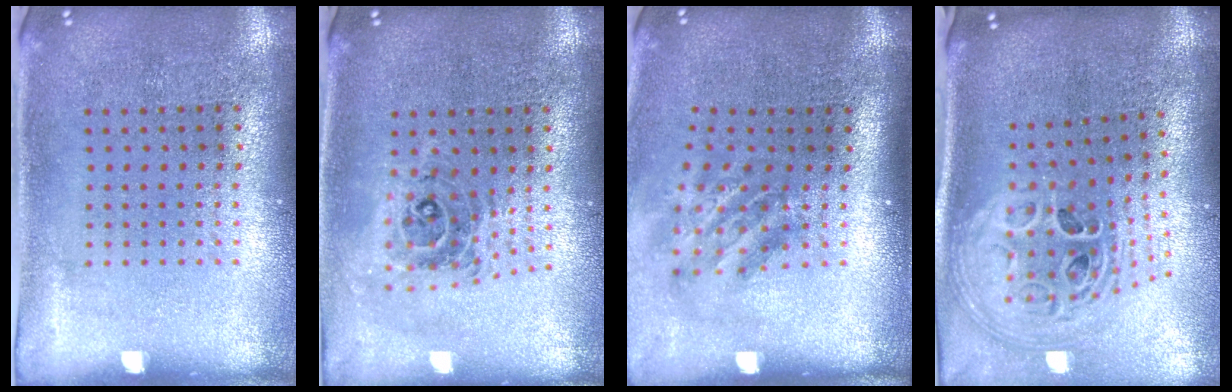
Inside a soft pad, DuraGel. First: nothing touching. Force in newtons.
{"total": 0.8, "press": 0.8, "slide": 0.1}
{"total": 1.9, "press": 1.2, "slide": 1.4}
{"total": 2.9, "press": 2.0, "slide": 2.1}